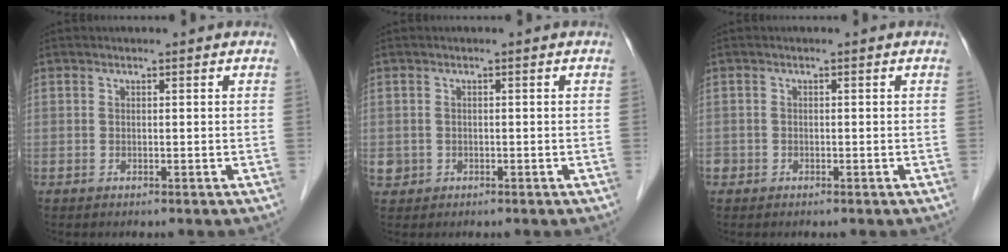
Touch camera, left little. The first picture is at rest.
{"total": 1.5, "force": [-0.3, 1.4, 0.2], "torque": [-0.002, 0.005, -0.001]}
{"total": 0.9, "force": [-0.5, 0.8, 0.0], "torque": [-0.003, 0.004, -0.010]}